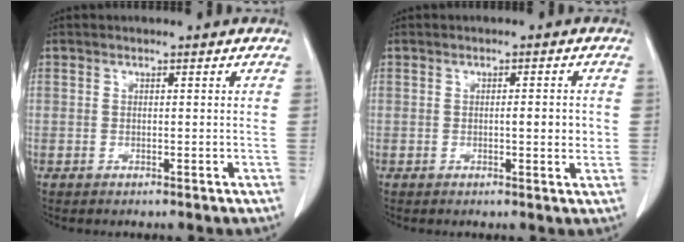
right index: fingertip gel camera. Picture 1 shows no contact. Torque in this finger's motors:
{"motor_torque": [0.58, -0.19, 0.15, 0.06]}